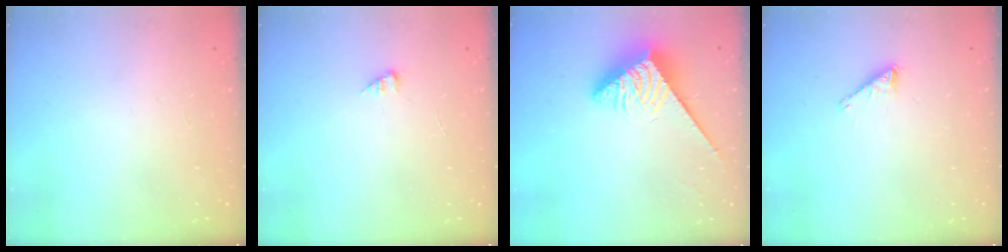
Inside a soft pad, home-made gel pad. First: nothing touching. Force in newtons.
{"total": 1.6, "press": 1.6, "slide": 0.2}
{"total": 4.0, "press": 3.9, "slide": 0.7}
{"total": 1.6, "press": 1.6, "slide": 0.2}